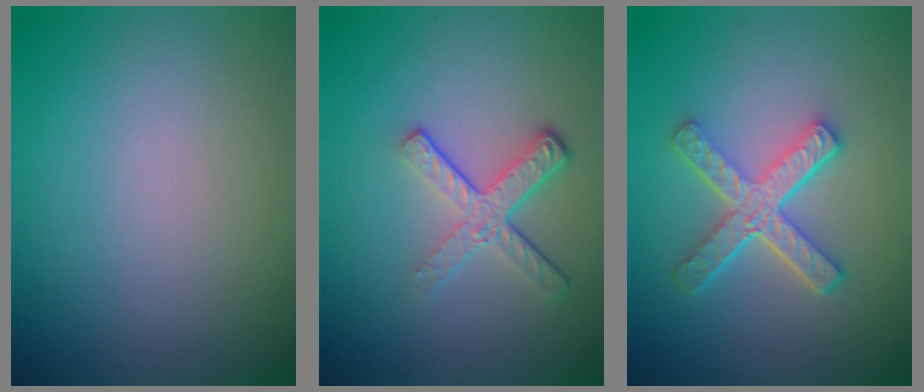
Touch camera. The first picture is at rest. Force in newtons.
{"total": 4.1, "press": 2.7, "slide": 3.0}
{"total": 5.1, "press": 3.6, "slide": 3.5}